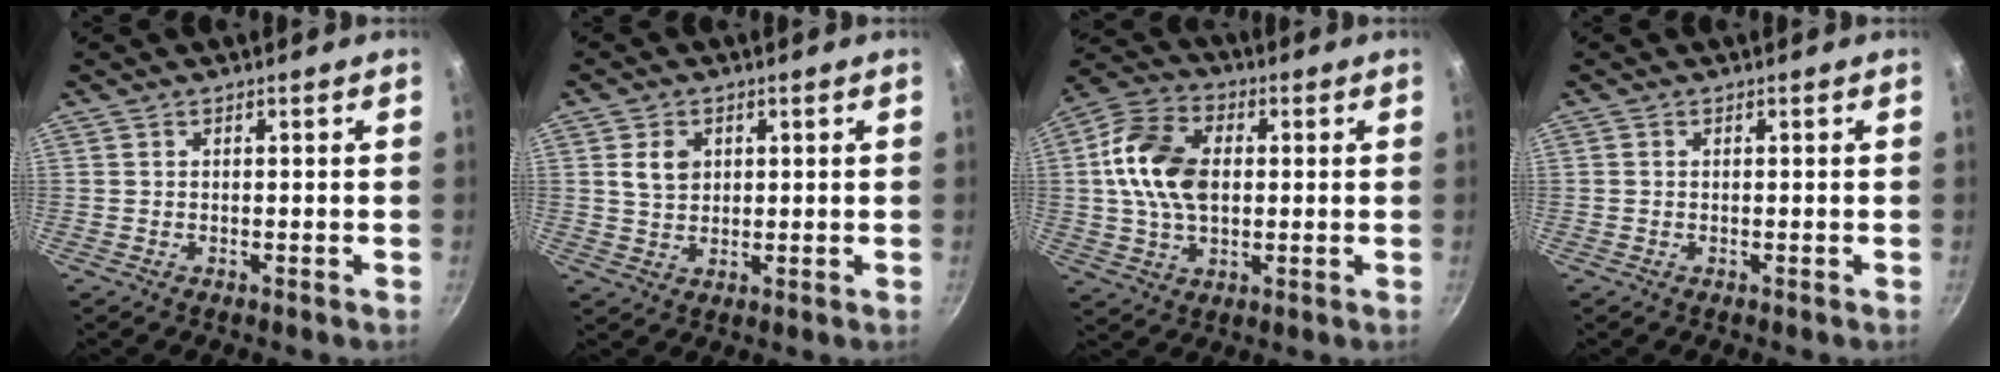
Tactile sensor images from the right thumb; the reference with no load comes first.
{"total": 4.7, "force": [1.3, 3.7, 2.7], "torque": [-0.034, -0.003, 0.025]}
{"total": 14.4, "force": [1.4, 9.7, 10.6], "torque": [-0.178, 0.014, 0.012]}
{"total": 0.0}